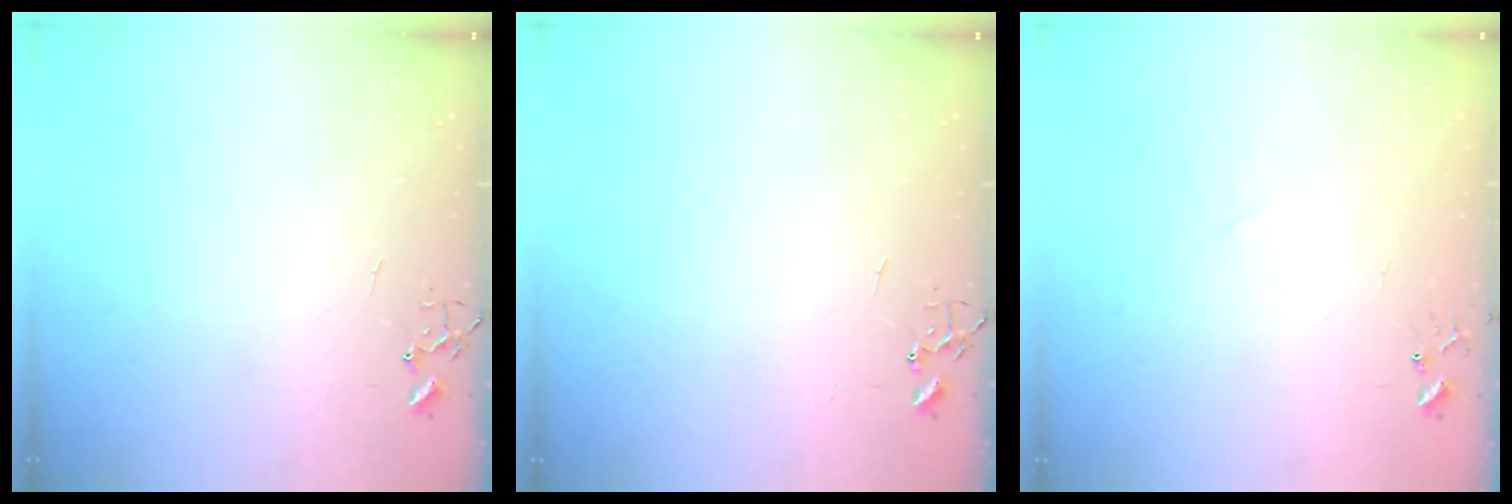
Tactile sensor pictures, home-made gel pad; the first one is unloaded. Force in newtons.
{"total": 0.0}
{"total": 4.6, "press": 4.5, "slide": 0.6}